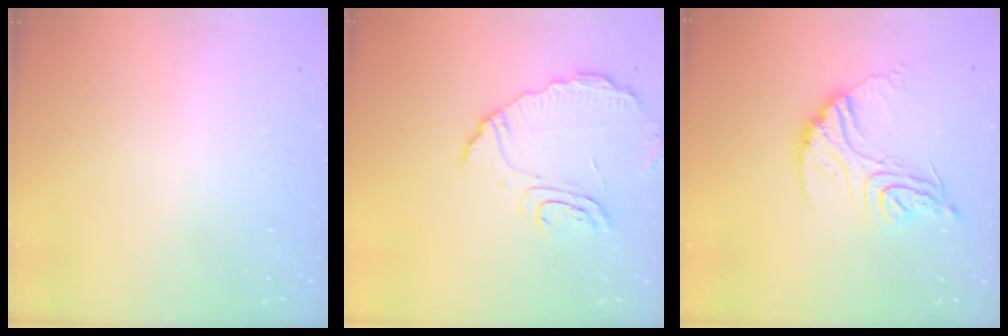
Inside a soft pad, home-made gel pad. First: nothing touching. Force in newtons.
{"total": 9.3, "press": 9.3, "slide": 0.7}
{"total": 14.8, "press": 14.7, "slide": 1.2}